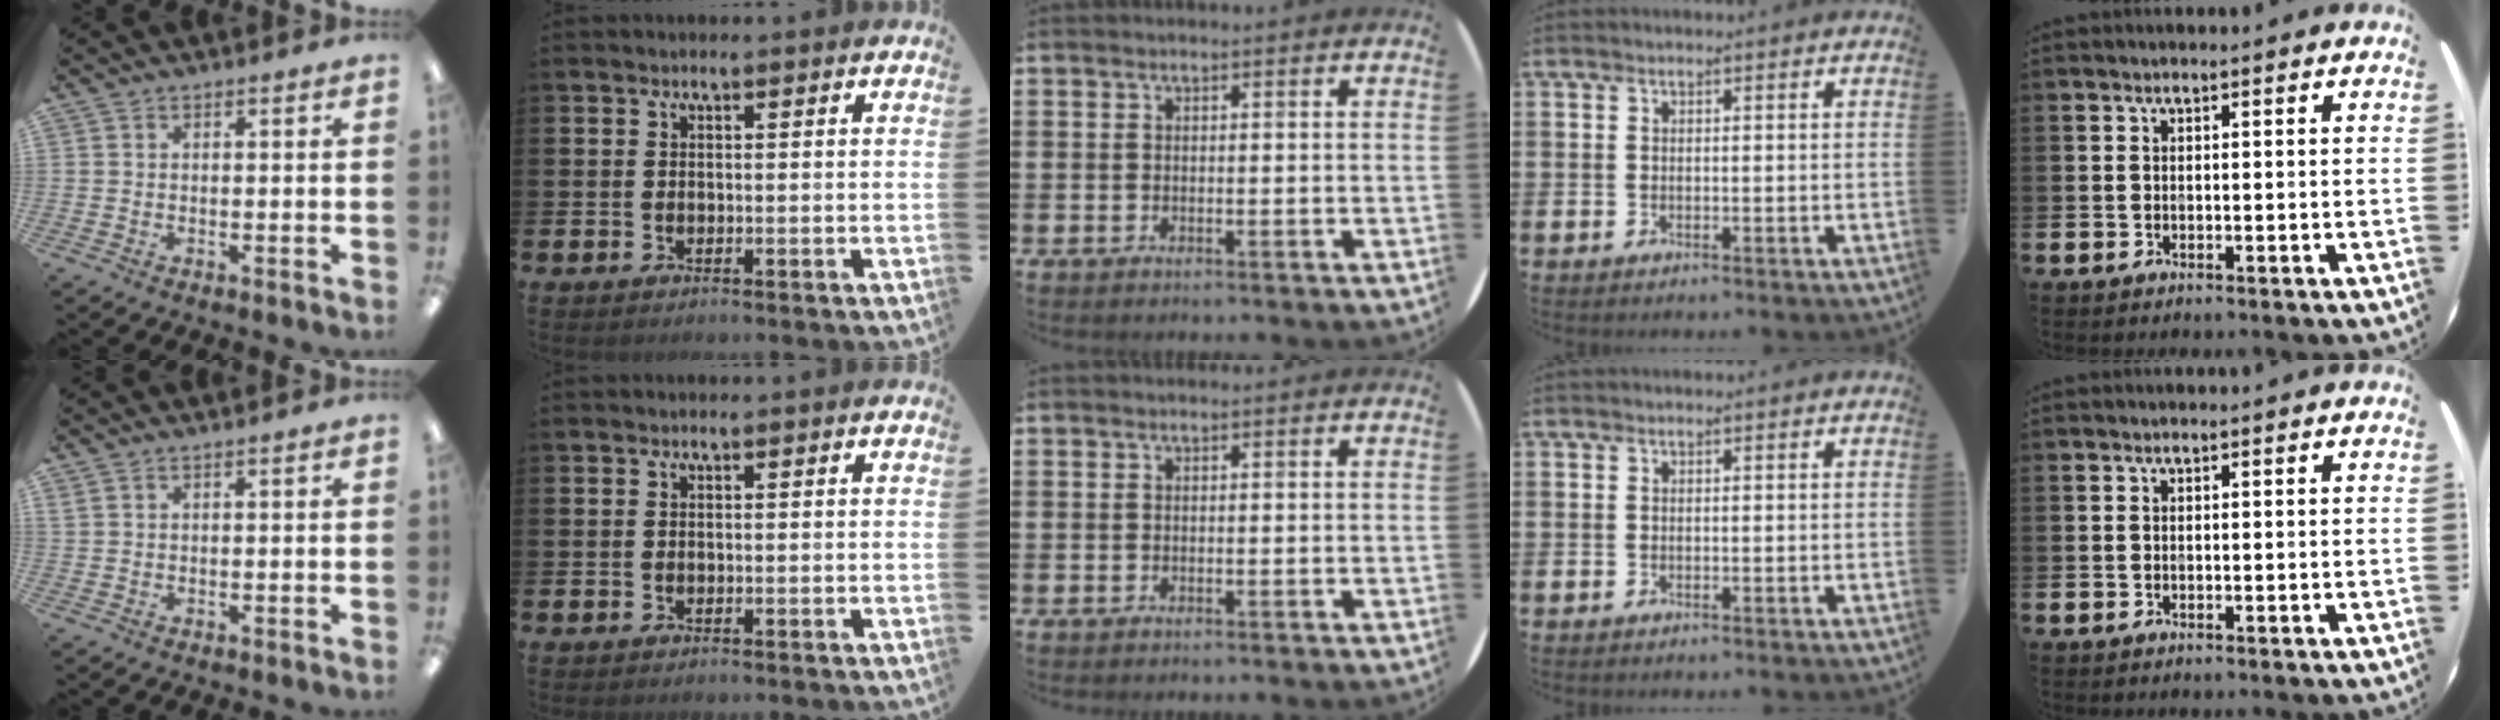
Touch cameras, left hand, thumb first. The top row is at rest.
{"thumb": {"total": 0.8, "force": [0.6, 0.0, 0.5], "torque": [-0.010, -0.001, 0.012]}}